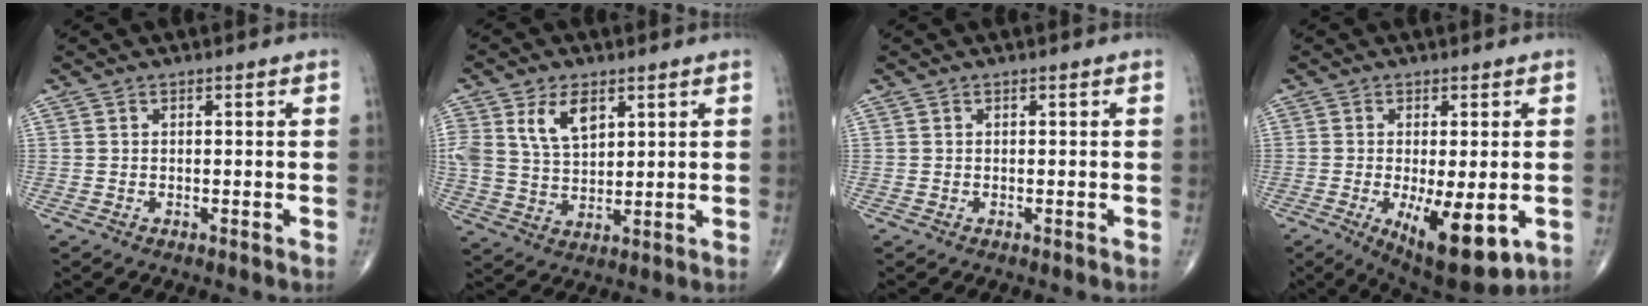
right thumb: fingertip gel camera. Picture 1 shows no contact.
{"total": 8.8, "force": [3.9, 5.2, 5.9], "torque": [-0.098, -0.014, 0.081]}
{"total": 0.0}
{"total": 12.2, "force": [-3.4, 4.1, 10.9], "torque": [-0.166, -0.023, -0.038]}